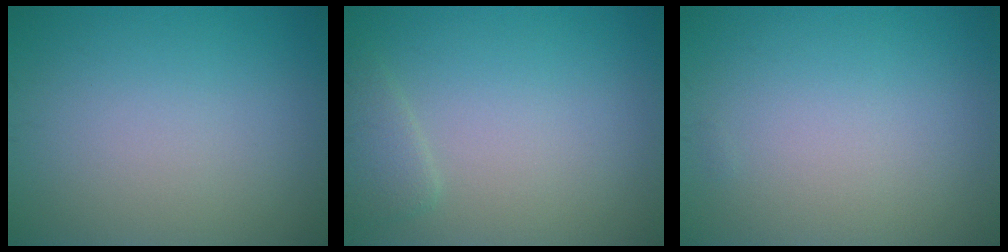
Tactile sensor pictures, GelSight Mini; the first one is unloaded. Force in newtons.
{"total": 1.6, "press": 1.6, "slide": 0.2}
{"total": 0.0}